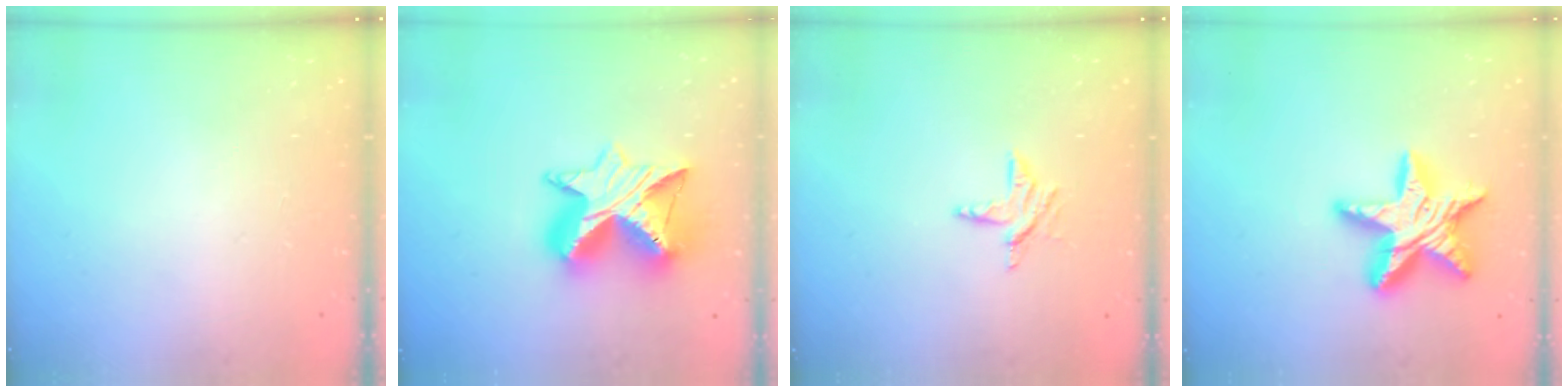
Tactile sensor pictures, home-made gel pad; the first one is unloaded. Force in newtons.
{"total": 13.7, "press": 13.7, "slide": 1.1}
{"total": 6.0, "press": 6.0, "slide": 0.4}
{"total": 15.5, "press": 15.4, "slide": 1.4}